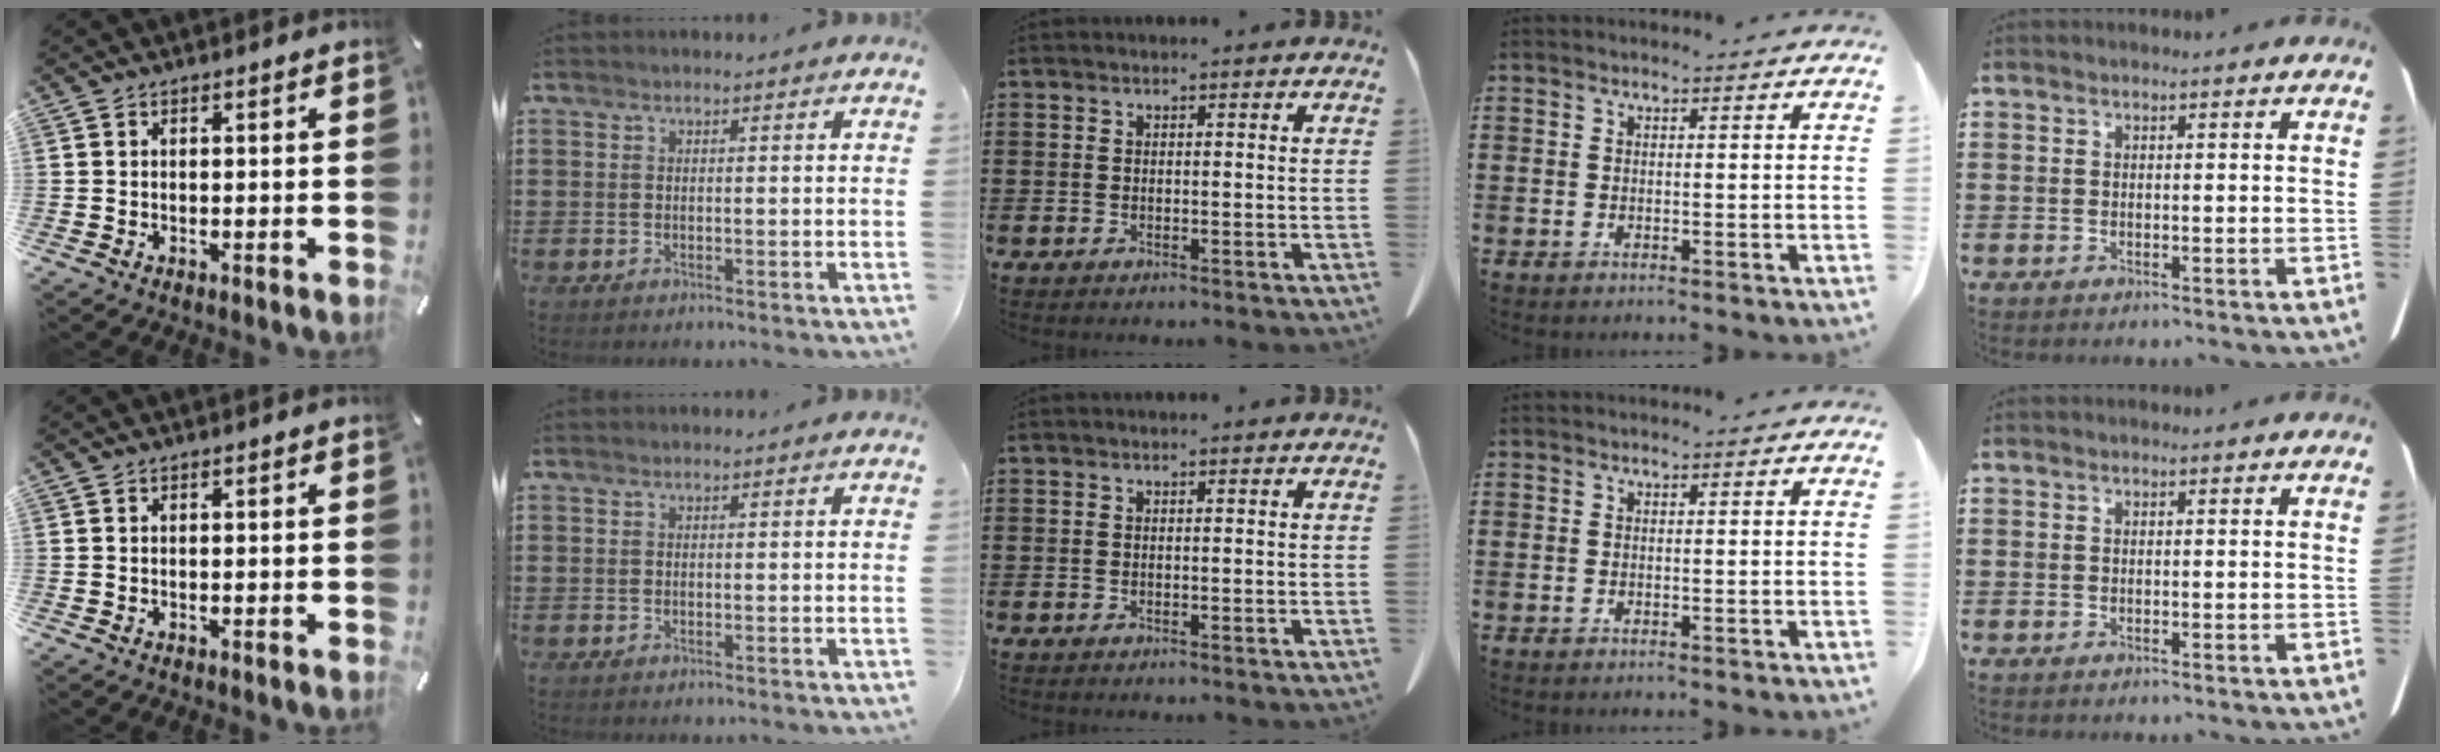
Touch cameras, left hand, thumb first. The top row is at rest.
{}